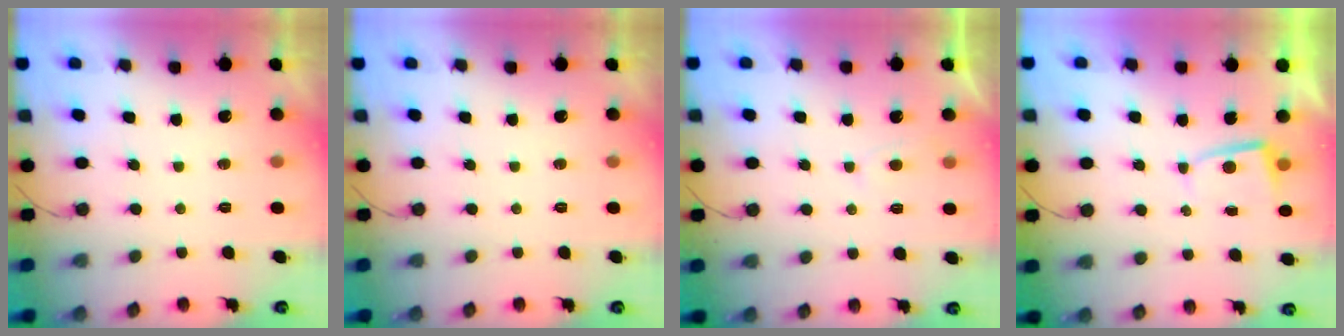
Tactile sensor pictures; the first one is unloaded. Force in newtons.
{"total": 0.0}
{"total": 2.0, "press": 2.0, "slide": 0.2}
{"total": 2.2, "press": 2.2, "slide": 0.4}